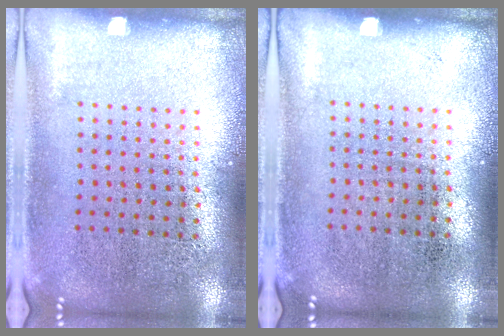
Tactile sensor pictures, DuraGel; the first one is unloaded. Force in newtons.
{"total": 0.0}